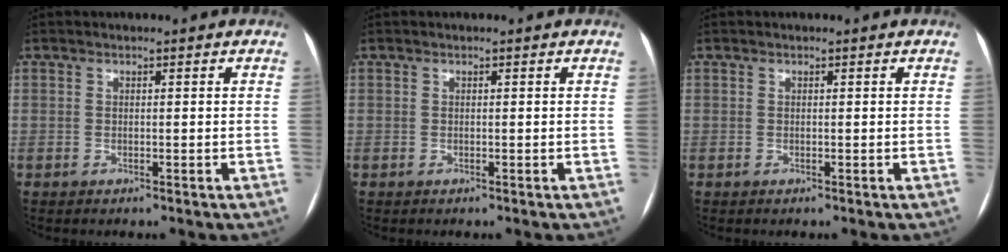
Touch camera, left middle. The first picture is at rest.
{"total": 0.0}
{"total": 0.0}